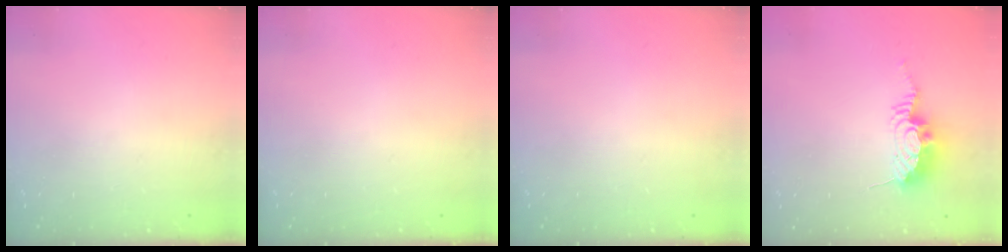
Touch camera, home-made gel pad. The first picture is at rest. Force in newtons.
{"total": 0.0}
{"total": 0.0}
{"total": 9.6, "press": 9.6, "slide": 0.7}